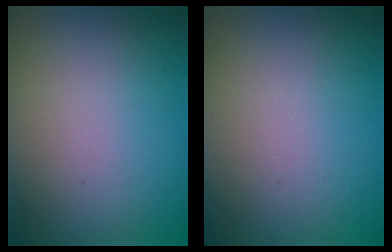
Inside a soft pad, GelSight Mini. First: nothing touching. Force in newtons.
{"total": 0.0}